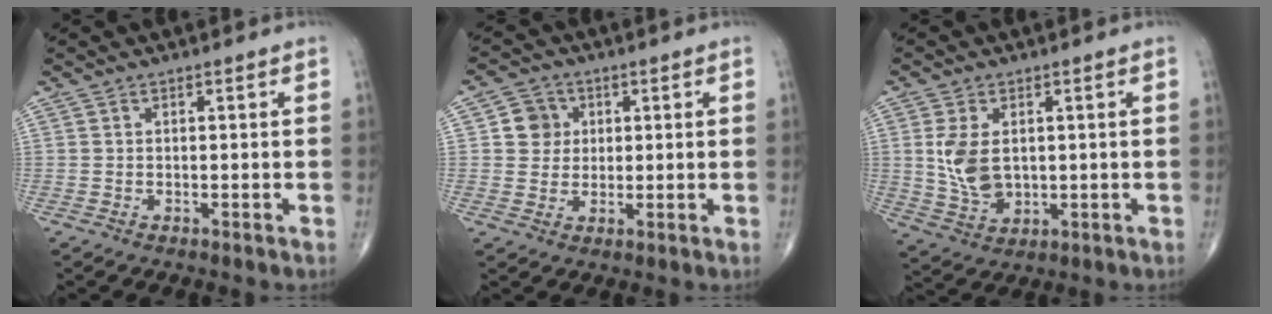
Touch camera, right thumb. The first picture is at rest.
{"total": 5.4, "force": [1.3, 5.0, 1.5], "torque": [0.004, 0.002, 0.017]}
{"total": 8.2, "force": [1.1, 5.3, 6.1], "torque": [-0.111, -0.010, 0.033]}